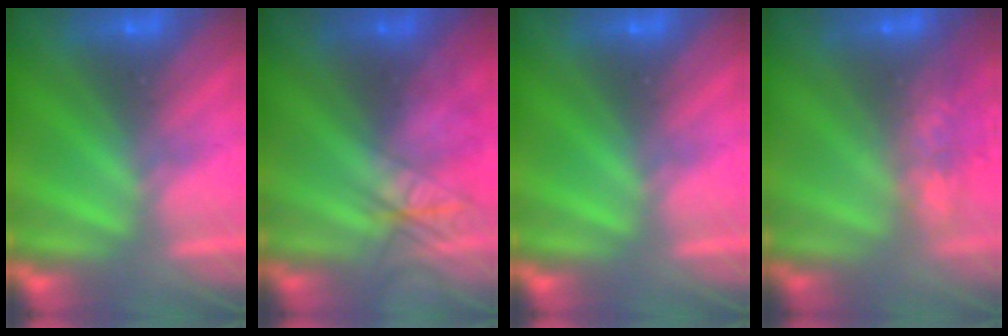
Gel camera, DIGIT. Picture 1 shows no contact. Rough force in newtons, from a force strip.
{"total": 2.5}
{"total": 0.0}
{"total": 10.0}